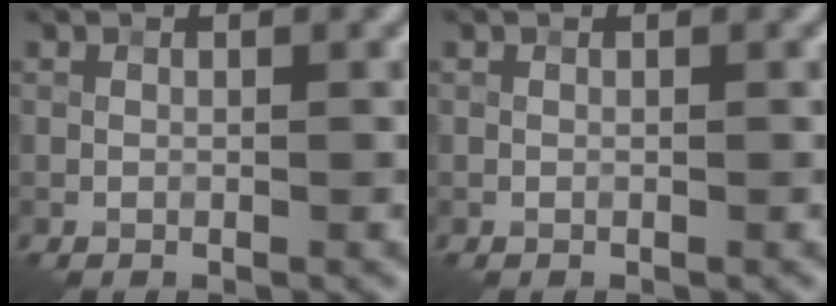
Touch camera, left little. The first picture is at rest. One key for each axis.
{"total": 0.0}